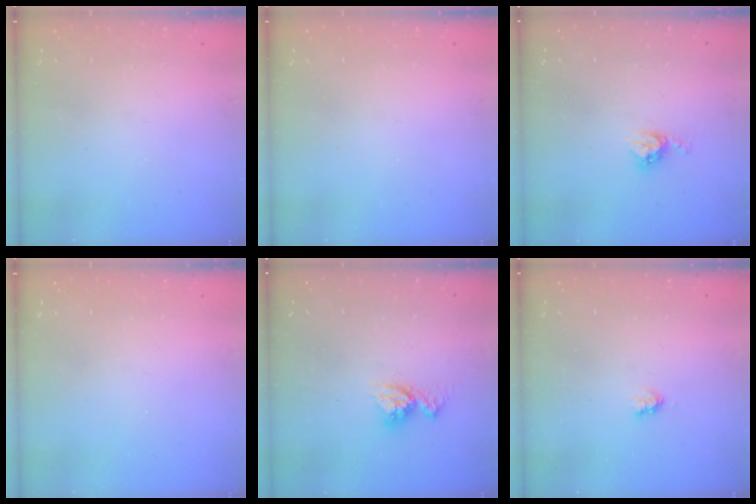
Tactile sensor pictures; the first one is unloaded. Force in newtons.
{"total": 0.0}
{"total": 4.9, "press": 4.8, "slide": 0.2}
{"total": 0.0}
{"total": 9.2, "press": 9.2, "slide": 0.8}
{"total": 1.7, "press": 1.7, "slide": 0.3}